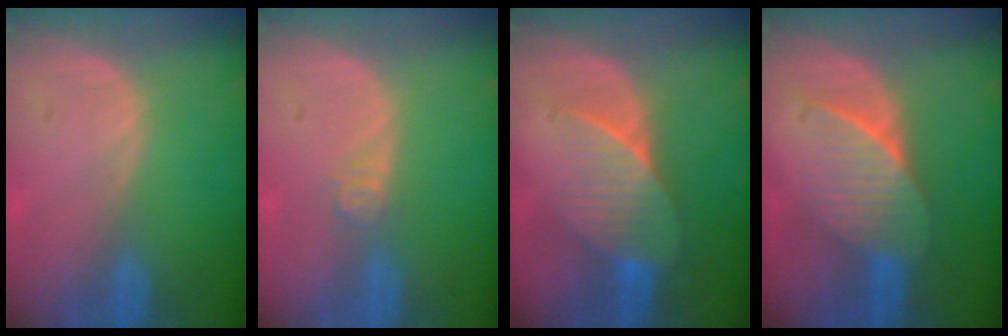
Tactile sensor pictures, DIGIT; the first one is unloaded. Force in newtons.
{"total": 2.4, "press": 2.0, "slide": 1.3}
{"total": 7.4, "press": 6.9, "slide": 2.8}
{"total": 7.4, "press": 6.7, "slide": 3.0}